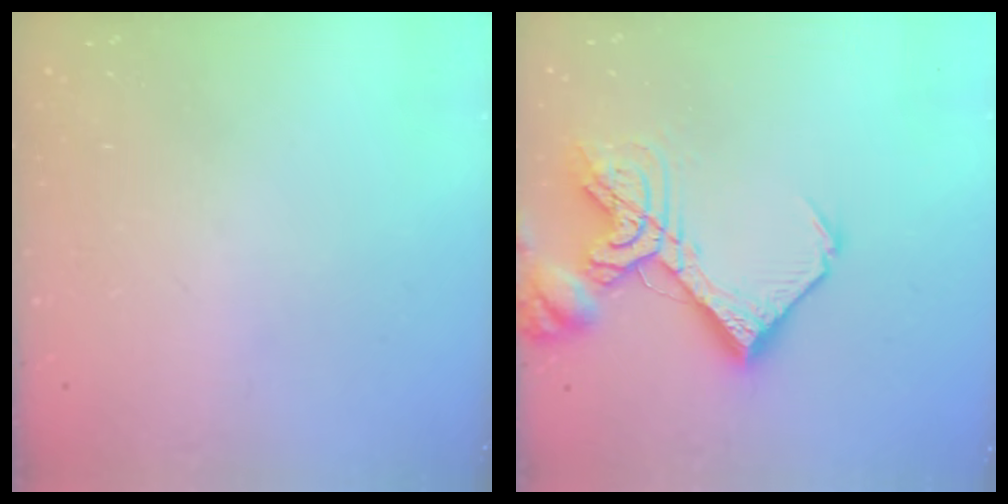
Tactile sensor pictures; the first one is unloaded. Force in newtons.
{"total": 16.5, "press": 16.4, "slide": 2.1}